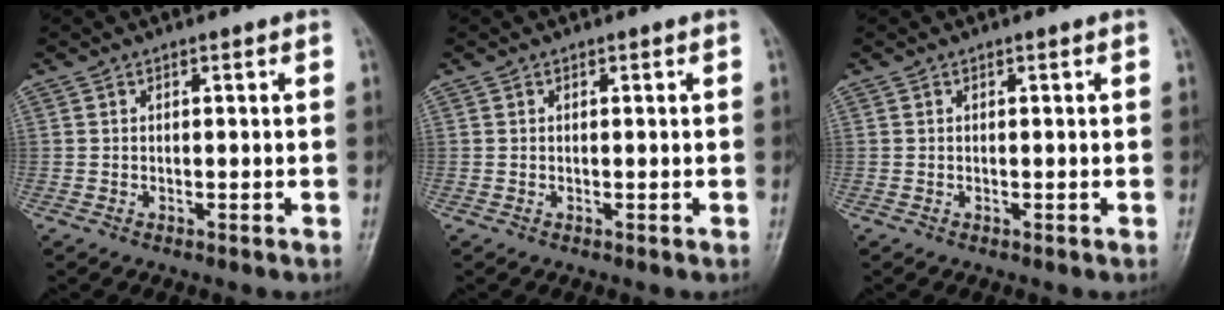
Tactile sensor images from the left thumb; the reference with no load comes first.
{"total": 0.0}
{"total": 0.0}